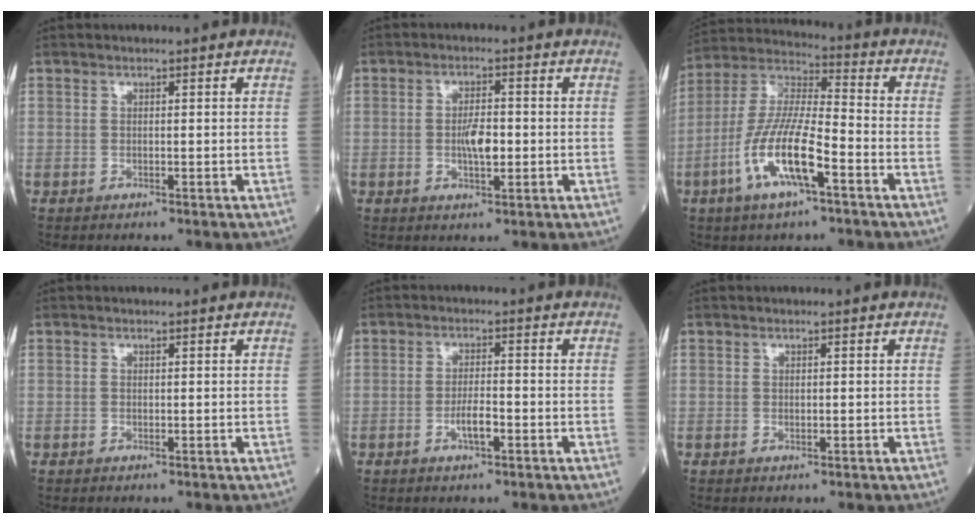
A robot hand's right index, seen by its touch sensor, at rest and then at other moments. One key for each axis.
{"total": 4.3, "fx": -0.5, "fy": 1.4, "fz": 4.0, "tx": -0.071, "ty": 0.000, "tz": -0.008}
{"total": 13.6, "fx": -5.4, "fy": 2.8, "fz": 12.2, "tx": -0.250, "ty": -0.003, "tz": -0.103}
{"total": 0.0}
{"total": 3.3, "fx": -1.3, "fy": 0.8, "fz": 2.9, "tx": -0.052, "ty": 0.002, "tz": -0.024}
{"total": 0.6, "fx": 0.0, "fy": 0.2, "fz": 0.6, "tx": -0.008, "ty": -0.001, "tz": 0.001}